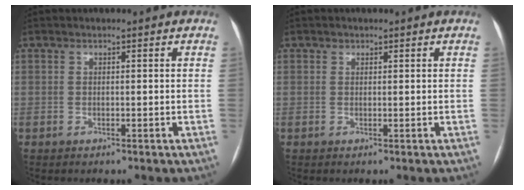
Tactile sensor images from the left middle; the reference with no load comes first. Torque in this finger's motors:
{"motor_torque": [0.18, -0.16, 0.09, 0.02]}